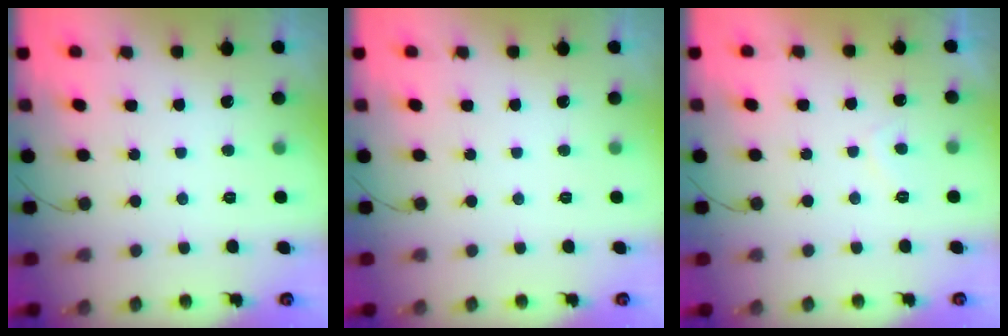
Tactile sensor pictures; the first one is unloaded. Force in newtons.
{"total": 0.0}
{"total": 1.8, "press": 1.6, "slide": 0.8}